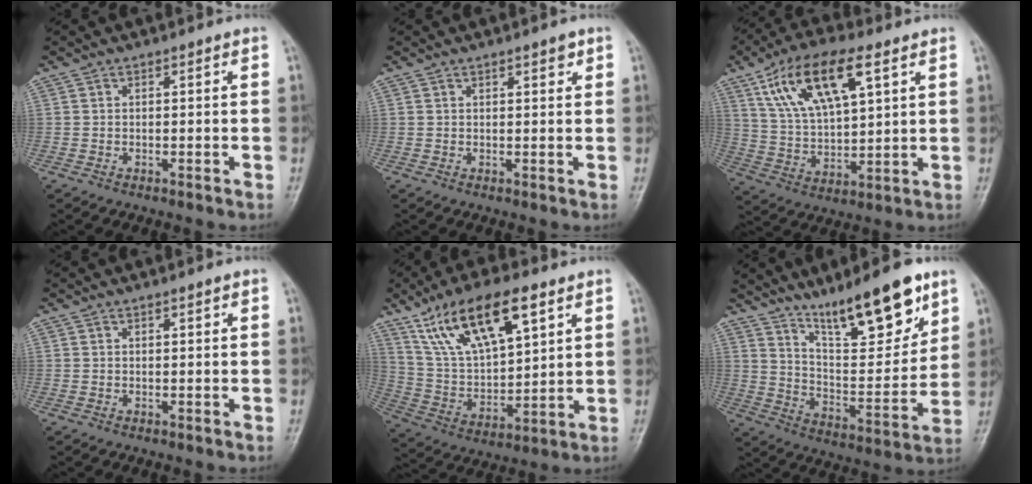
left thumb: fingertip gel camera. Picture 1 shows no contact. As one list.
[{"total": 1.8, "force": [1.2, 0.6, 1.2], "torque": [-0.012, -0.005, 0.015]}, {"total": 16.4, "force": [7.7, 6.7, 12.8], "torque": [-0.221, -0.012, 0.145]}, {"total": 0.7, "force": [0.5, 0.2, 0.5], "torque": [-0.007, -0.001, 0.007]}, {"total": 18.5, "force": [10.3, 7.3, 13.6], "torque": [-0.222, -0.026, 0.199]}, {"total": 17.8, "force": [12.2, 4.9, 12.1], "torque": [-0.155, -0.074, 0.211]}]